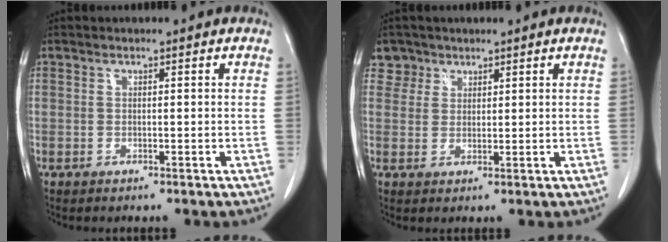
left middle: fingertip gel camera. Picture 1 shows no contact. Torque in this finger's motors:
{"motor_torque": [0.68, -1.01, 0.01, -0.01]}